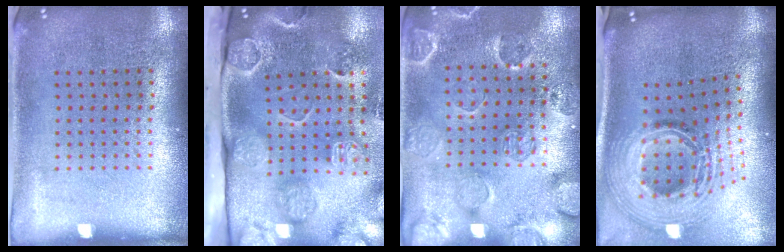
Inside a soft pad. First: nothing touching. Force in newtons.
{"total": 4.6, "press": 3.4, "slide": 3.1}
{"total": 2.5, "press": 2.0, "slide": 1.5}
{"total": 2.9, "press": 2.0, "slide": 2.0}